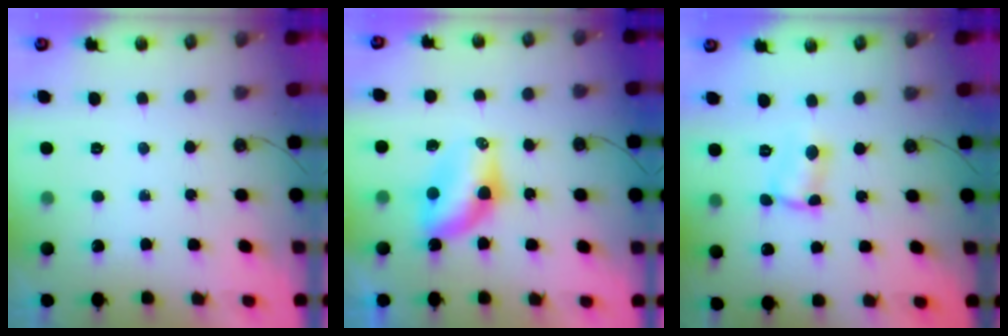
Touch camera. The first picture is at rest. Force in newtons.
{"total": 6.7, "press": 6.6, "slide": 0.7}
{"total": 2.2, "press": 2.2, "slide": 0.1}